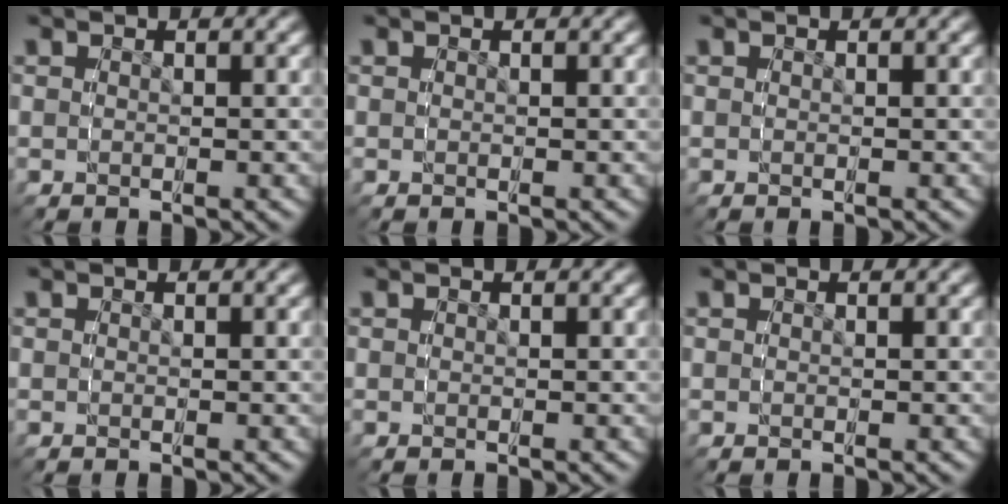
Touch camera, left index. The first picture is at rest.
{"total": 0.0}
{"total": 0.0}
{"total": 0.0}
{"total": 0.0}
{"total": 0.0}